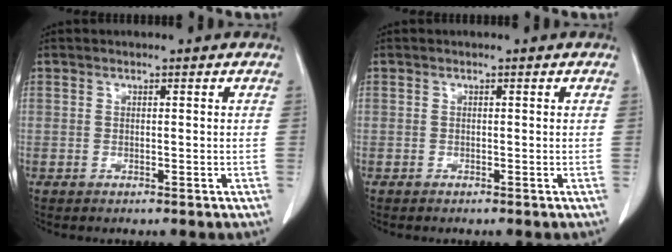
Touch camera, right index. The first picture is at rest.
{"total": 0.0}